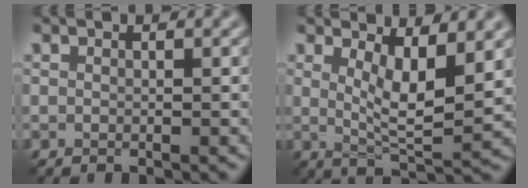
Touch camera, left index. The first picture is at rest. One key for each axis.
{"total": 4.9, "fx": 1.8, "fy": 1.6, "fz": 4.3, "tx": -0.077, "ty": -0.017, "tz": 0.038}